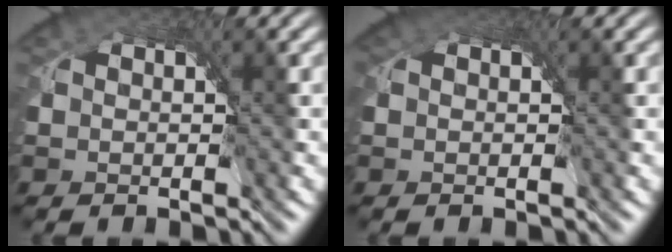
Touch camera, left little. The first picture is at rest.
{"total": 1.3, "force": [0.3, 1.1, 0.4], "torque": [-0.011, -0.002, 0.001]}